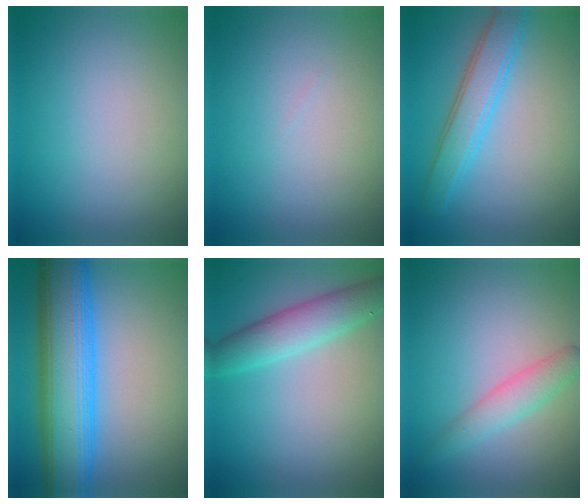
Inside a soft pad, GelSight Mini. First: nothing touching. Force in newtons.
{"total": 0.0}
{"total": 3.7, "press": 3.7, "slide": 0.0}
{"total": 10.4, "press": 10.4, "slide": 0.3}
{"total": 4.0, "press": 4.0, "slide": 0.4}
{"total": 1.7, "press": 1.7, "slide": 0.1}